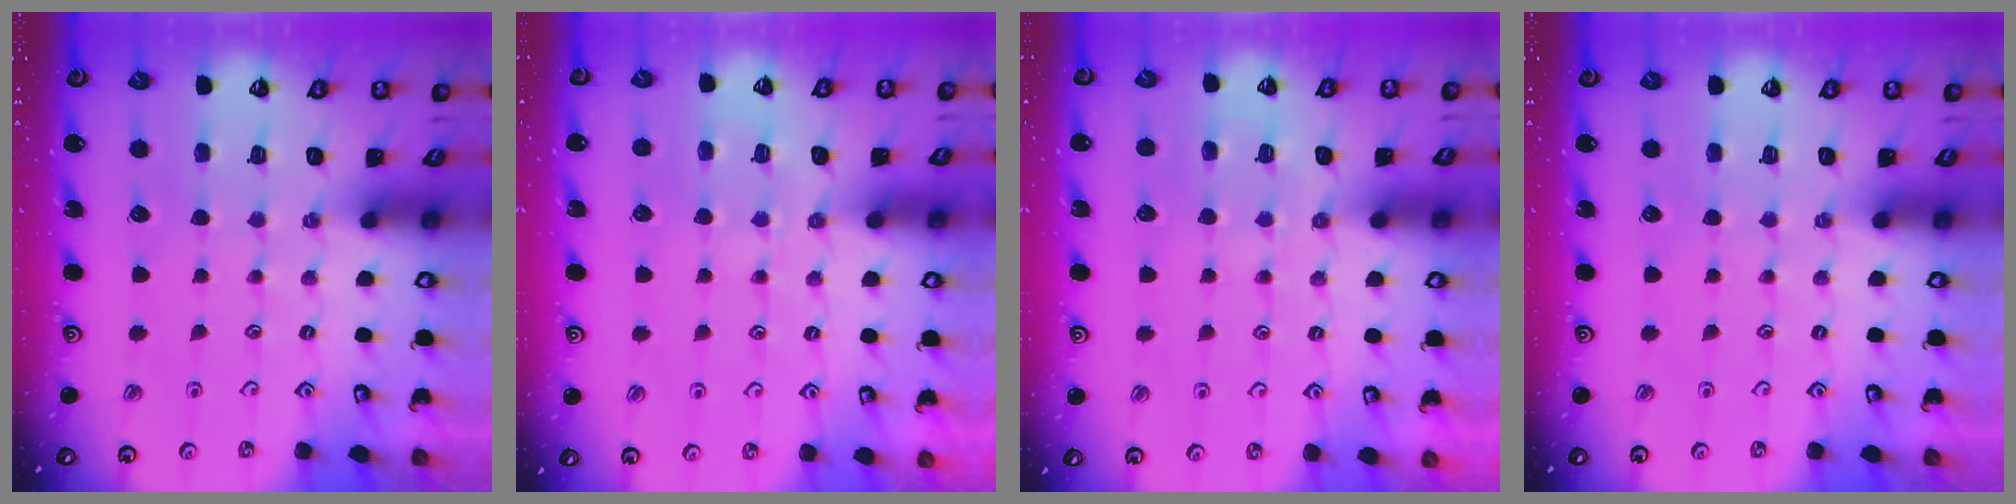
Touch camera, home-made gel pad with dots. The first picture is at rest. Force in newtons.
{"total": 5.1, "press": 5.1, "slide": 0.6}
{"total": 5.1, "press": 5.1, "slide": 0.6}
{"total": 0.0}